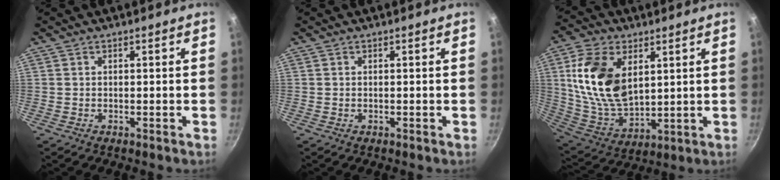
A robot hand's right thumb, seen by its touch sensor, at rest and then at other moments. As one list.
[{"total": 0.0}, {"total": 17.9, "force": [4.9, 10.9, 13.4], "torque": [-0.237, -0.024, 0.106]}]